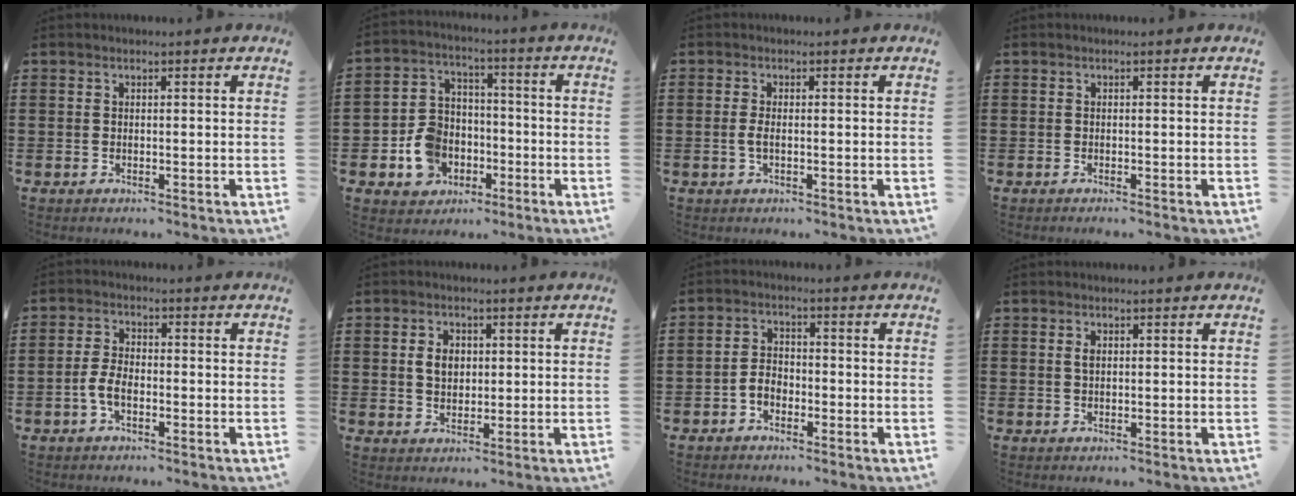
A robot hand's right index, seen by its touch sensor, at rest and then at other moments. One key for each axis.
{"total": 8.3, "fx": -3.0, "fy": 6.9, "fz": 3.4, "tx": -0.104, "ty": 0.021, "tz": -0.057}
{"total": 1.7, "fx": -0.3, "fy": 0.5, "fz": 1.6, "tx": -0.044, "ty": -0.007, "tz": -0.009}
{"total": 0.0}
{"total": 3.9, "fx": -1.5, "fy": 1.9, "fz": 3.1, "tx": -0.082, "ty": -0.006, "tz": -0.034}
{"total": 3.7, "fx": 0.6, "fy": 2.7, "fz": 2.5, "tx": -0.049, "ty": 0.008, "tz": 0.007}
{"total": 2.8, "fx": -1.5, "fy": 1.8, "fz": 1.5, "tx": -0.039, "ty": 0.002, "tz": -0.032}
{"total": 1.3, "fx": 0.3, "fy": 0.7, "fz": 1.1, "tx": -0.024, "ty": 0.004, "tz": 0.005}